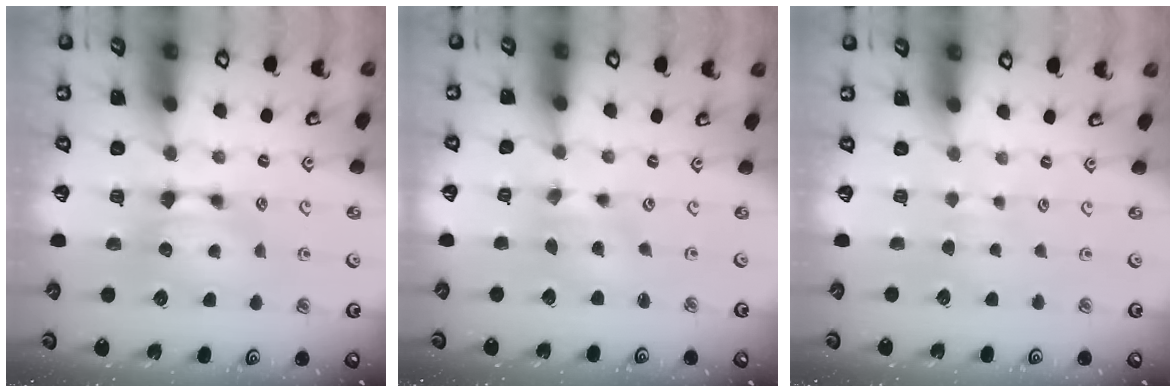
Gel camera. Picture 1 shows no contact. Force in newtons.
{"total": 1.8, "press": 1.6, "slide": 0.9}
{"total": 3.4, "press": 3.4, "slide": 0.3}